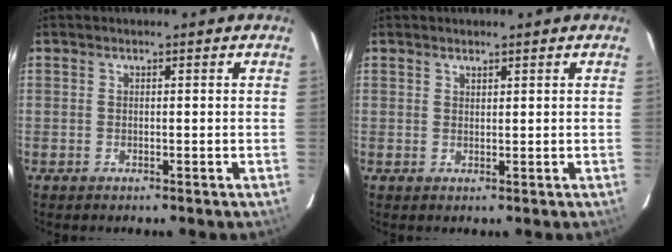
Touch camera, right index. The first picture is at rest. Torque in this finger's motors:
{"motor_torque": [-0.22, 0.11, 0.00, 0.00]}